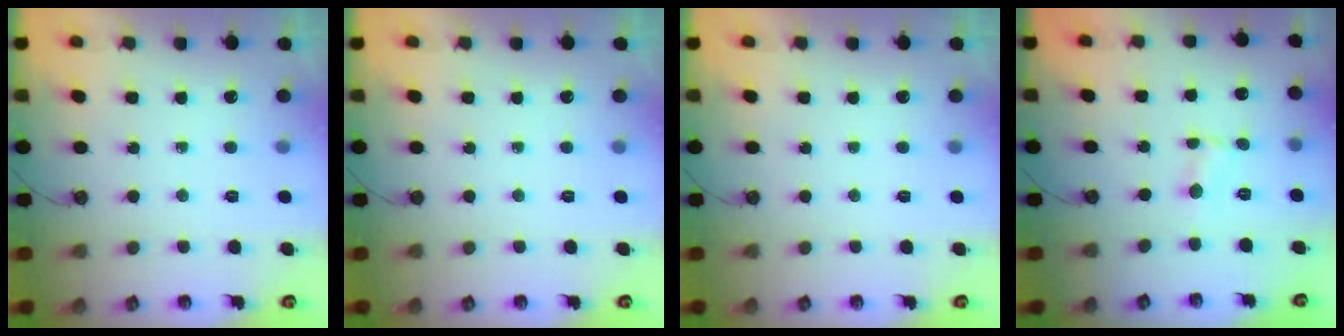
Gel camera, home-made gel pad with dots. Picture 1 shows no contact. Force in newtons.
{"total": 0.0}
{"total": 0.0}
{"total": 0.5, "press": 0.5, "slide": 0.1}